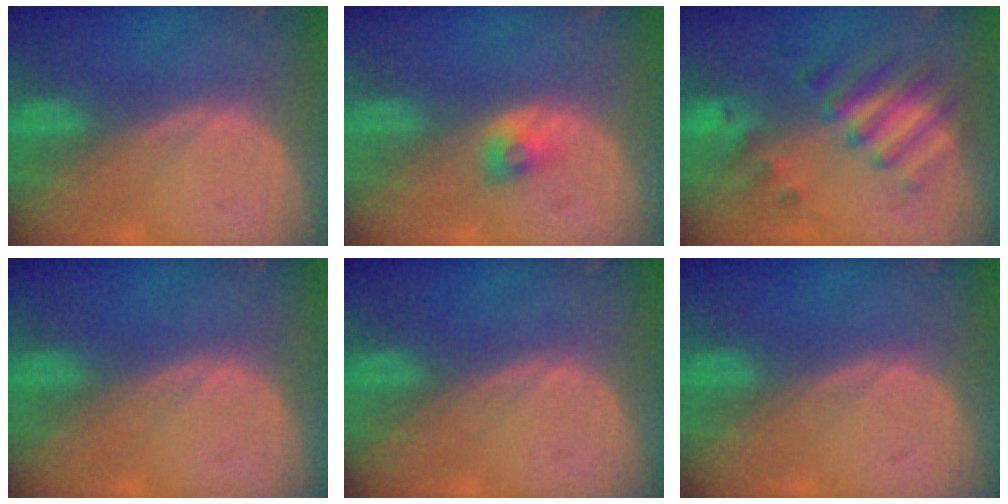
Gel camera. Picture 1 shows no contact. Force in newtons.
{"total": 2.3, "press": 2.2, "slide": 0.5}
{"total": 7.8, "press": 7.7, "slide": 1.7}
{"total": 0.0}
{"total": 0.0}
{"total": 0.0}